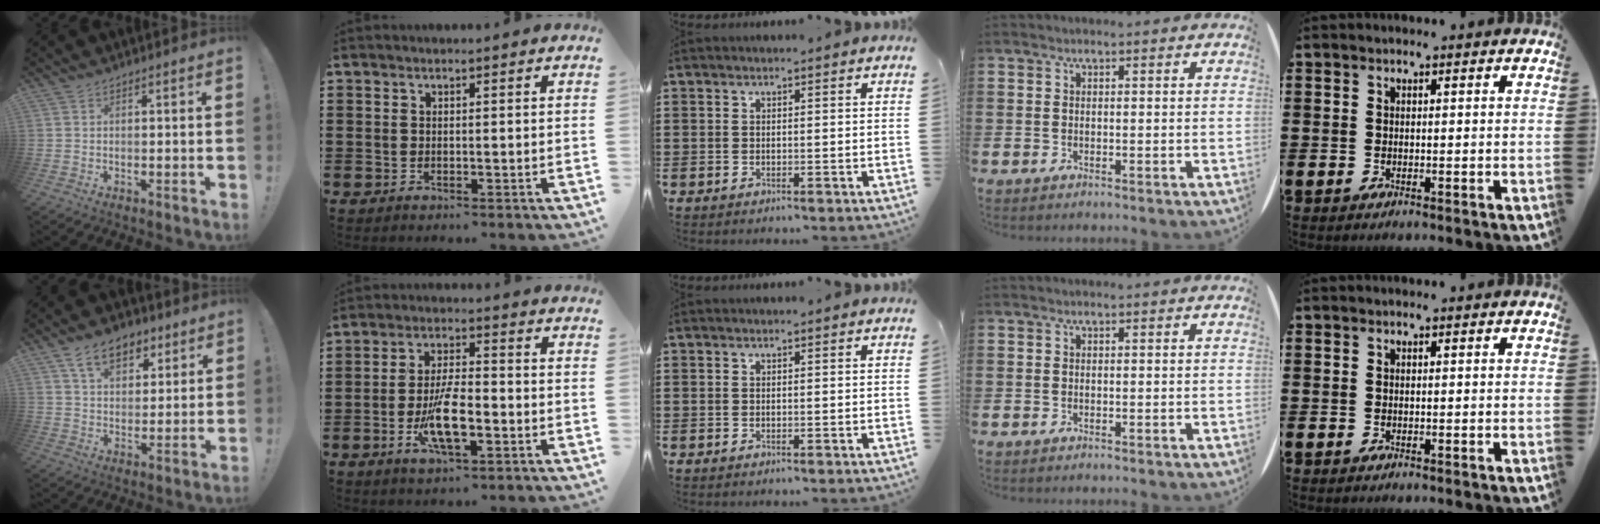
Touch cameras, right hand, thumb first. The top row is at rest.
{"thumb": {"total": 11.8, "force": [6.5, 7.4, 6.5], "torque": [-0.093, -0.021, 0.121]}, "index": {"total": 9.1, "force": [-3.0, 3.1, 8.0], "torque": [-0.169, -0.012, -0.056]}}